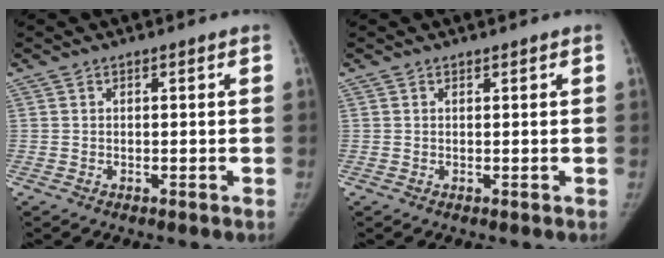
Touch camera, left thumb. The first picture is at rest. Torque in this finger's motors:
{"motor_torque": [-0.17, 0.01, 0.21, -0.17, 0.01]}